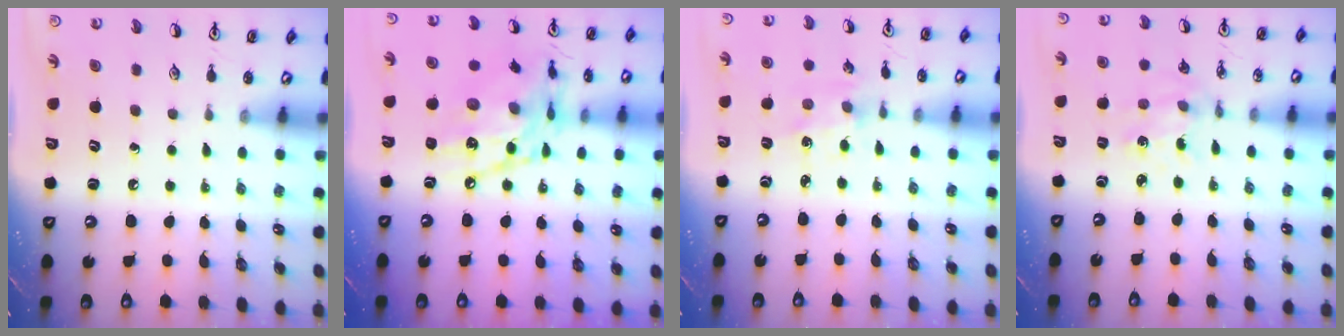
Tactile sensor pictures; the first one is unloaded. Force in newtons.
{"total": 16.6, "press": 16.5, "slide": 1.3}
{"total": 1.7, "press": 1.7, "slide": 0.3}
{"total": 1.4, "press": 1.4, "slide": 0.2}